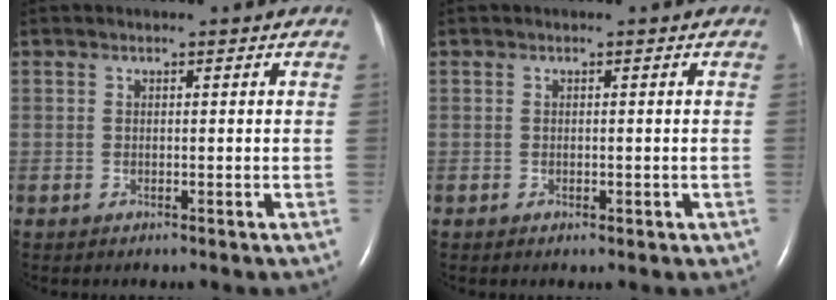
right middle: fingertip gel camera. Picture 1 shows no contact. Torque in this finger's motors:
{"motor_torque": [0.00, -0.03, -0.07, -0.01]}